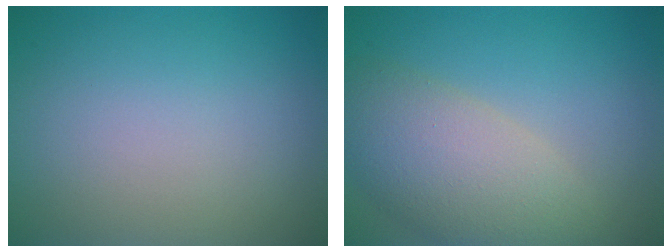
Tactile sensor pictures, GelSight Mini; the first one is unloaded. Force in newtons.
{"total": 6.9, "press": 6.9, "slide": 0.5}